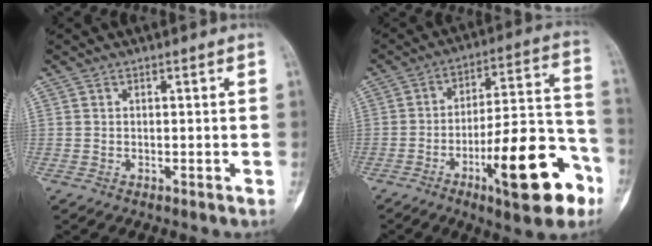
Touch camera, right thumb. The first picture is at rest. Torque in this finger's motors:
{"motor_torque": [0.44, 0.54, 1.50, -0.90, 0.05]}